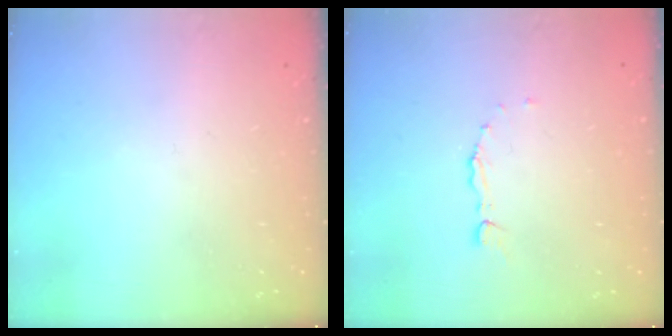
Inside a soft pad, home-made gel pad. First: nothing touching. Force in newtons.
{"total": 1.7, "press": 1.7, "slide": 0.4}